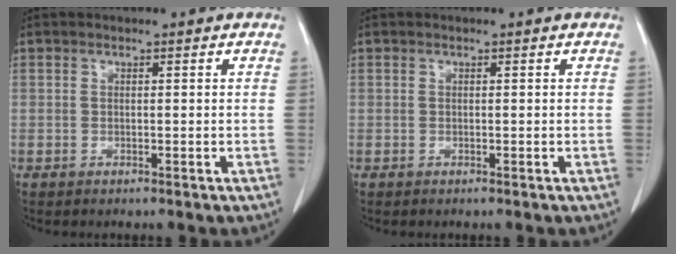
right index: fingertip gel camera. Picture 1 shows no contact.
{"total": 0.0}